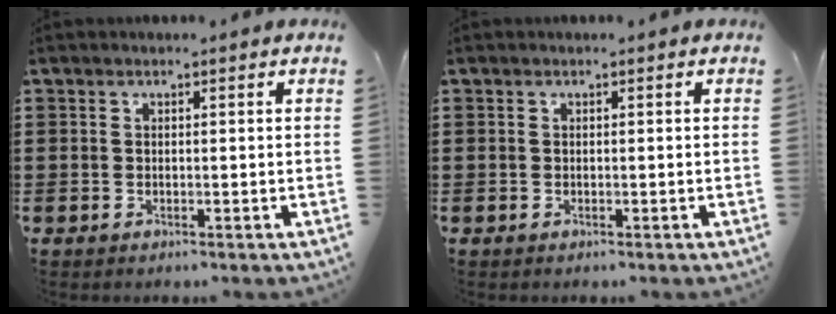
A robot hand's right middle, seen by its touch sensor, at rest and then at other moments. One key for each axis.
{"total": 0.0}